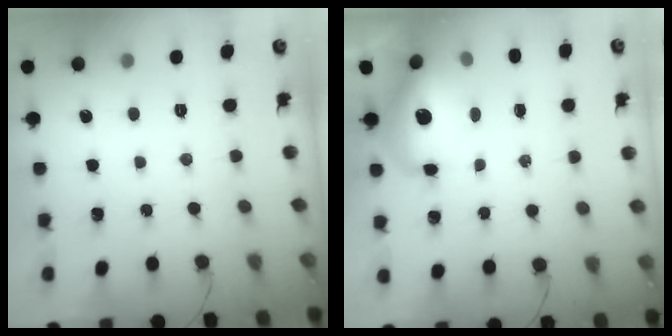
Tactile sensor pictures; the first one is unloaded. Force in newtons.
{"total": 11.9, "press": 11.5, "slide": 2.8}